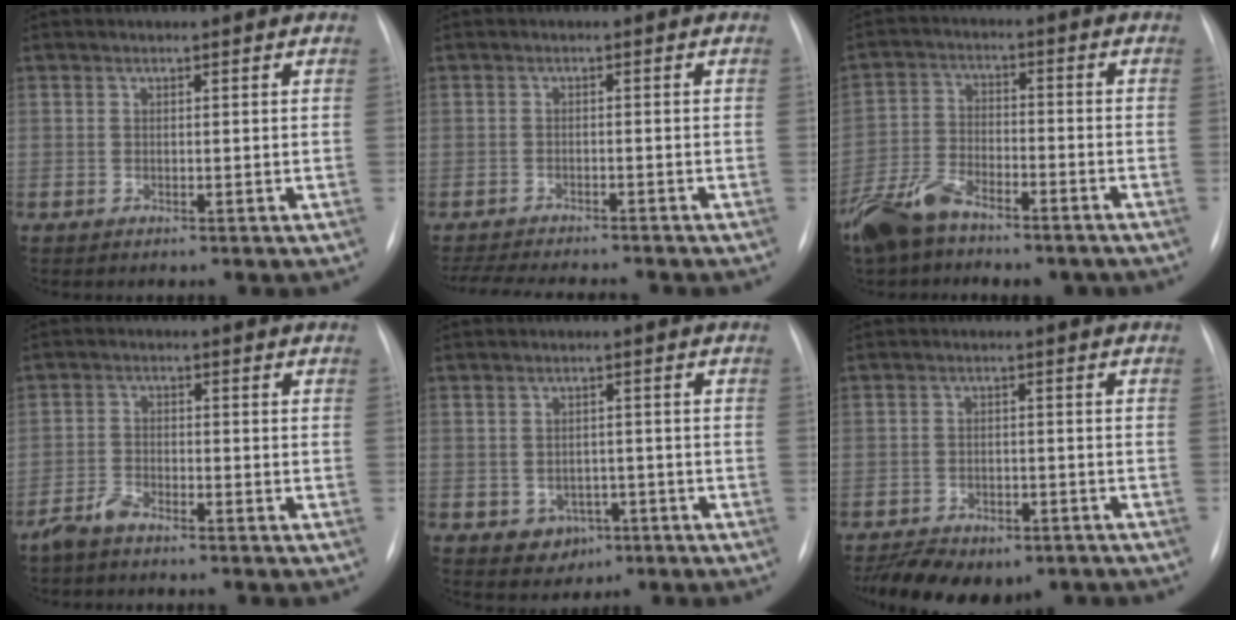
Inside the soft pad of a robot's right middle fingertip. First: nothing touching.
{"total": 12.3, "force": [-11.1, 1.7, 4.9], "torque": [-0.086, -0.013, -0.153]}
{"total": 10.2, "force": [-8.0, 4.2, 4.8], "torque": [-0.108, -0.007, -0.146]}
{"total": 3.2, "force": [-2.9, 0.7, 1.2], "torque": [-0.029, -0.004, -0.058]}
{"total": 3.9, "force": [-1.7, 3.2, 1.4], "torque": [-0.015, 0.008, -0.011]}
{"total": 13.0, "force": [-9.5, 6.6, 6.2], "torque": [-0.118, 0.001, -0.126]}